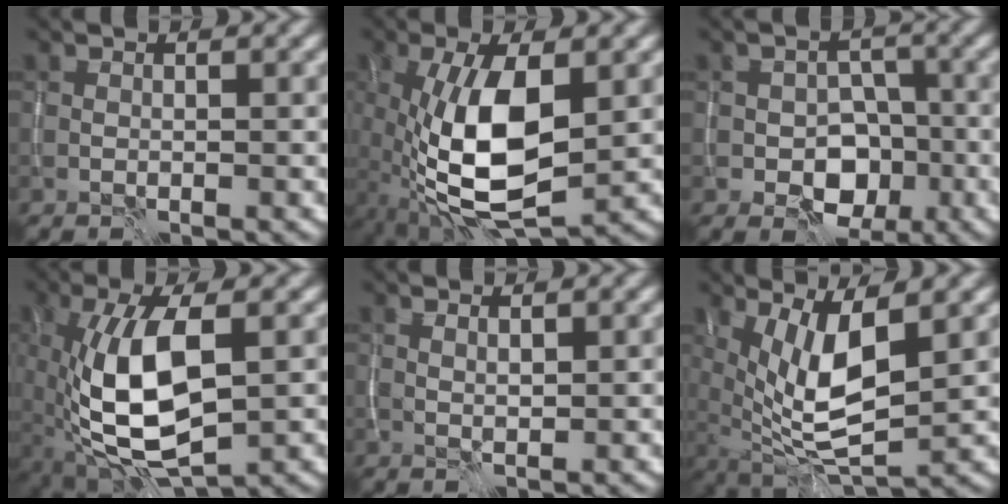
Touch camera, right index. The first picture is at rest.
{"total": 10.5, "force": [-1.3, 4.5, 9.4], "torque": [-0.190, -0.004, -0.025]}
{"total": 4.5, "force": [-1.7, 3.4, 2.4], "torque": [-0.024, -0.004, -0.029]}
{"total": 9.9, "force": [-1.2, 4.4, 8.7], "torque": [-0.176, 0.002, -0.024]}
{"total": 1.0, "force": [0.5, 0.2, 0.8], "torque": [-0.015, -0.005, 0.012]}
{"total": 7.4, "force": [1.4, 2.6, 6.8], "torque": [-0.128, -0.008, 0.027]}